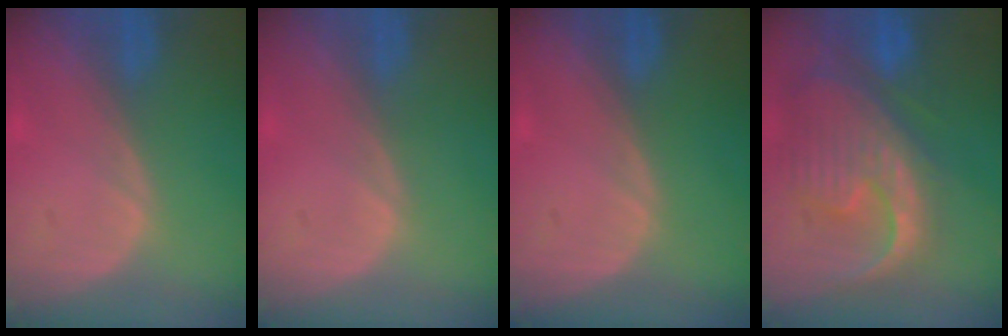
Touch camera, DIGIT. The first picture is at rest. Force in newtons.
{"total": 0.0}
{"total": 0.0}
{"total": 12.8, "press": 11.0, "slide": 6.6}